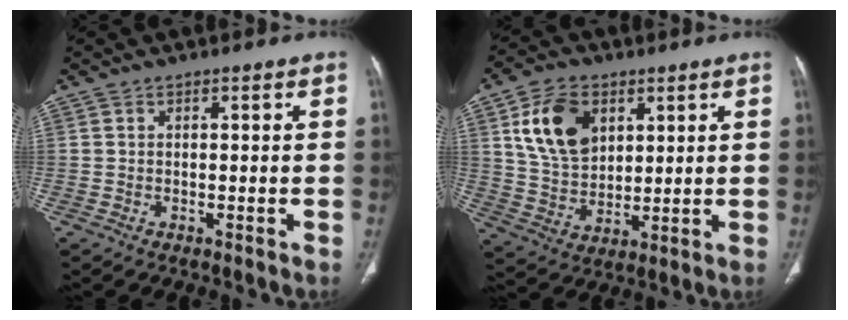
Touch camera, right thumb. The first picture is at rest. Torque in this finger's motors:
{"motor_torque": [-0.44, 0.60, 0.49, -0.33, 0.31]}